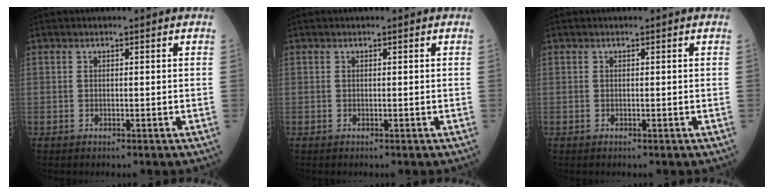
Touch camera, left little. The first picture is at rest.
{"total": 0.0}
{"total": 0.0}